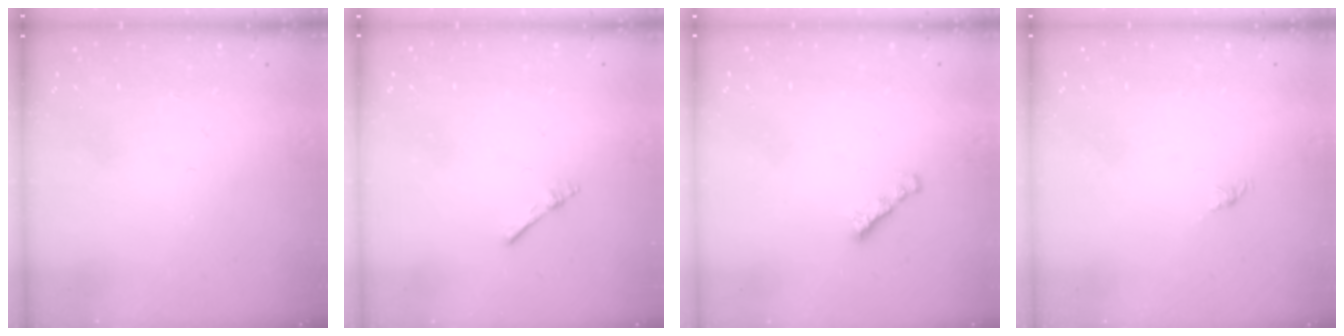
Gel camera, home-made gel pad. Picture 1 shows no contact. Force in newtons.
{"total": 2.2, "press": 2.2, "slide": 0.3}
{"total": 1.6, "press": 1.5, "slide": 0.5}
{"total": 0.0}